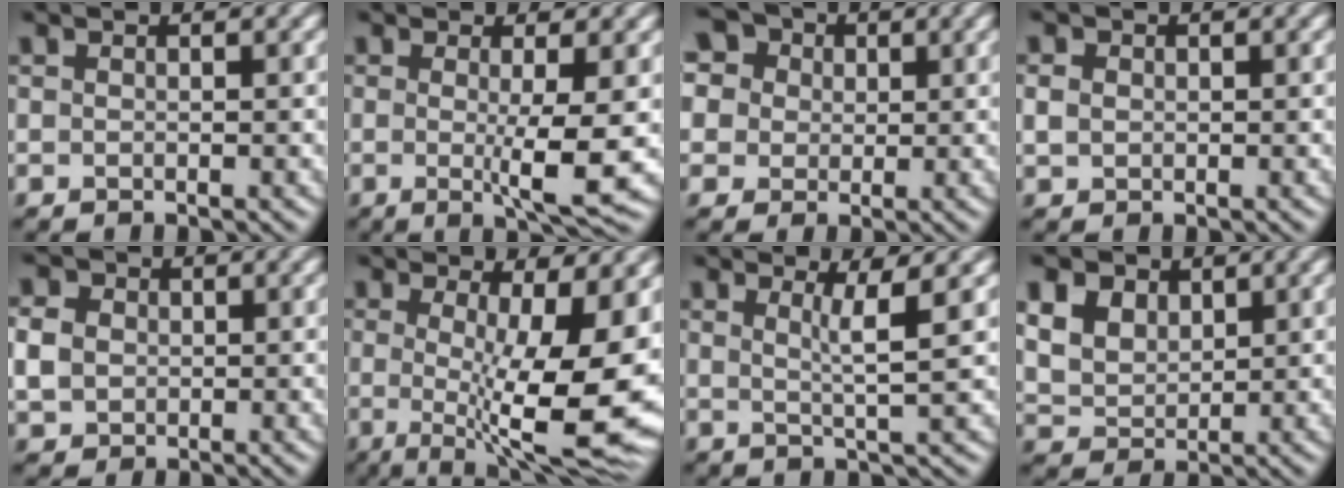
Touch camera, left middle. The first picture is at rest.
{"total": 4.5, "force": [-0.3, 0.5, 4.5], "torque": [-0.076, -0.009, -0.002]}
{"total": 10.5, "force": [5.4, 7.8, 4.6], "torque": [-0.099, 0.043, 0.058]}
{"total": 1.0, "force": [0.3, 0.9, 0.2], "torque": [-0.007, 0.005, 0.005]}
{"total": 2.8, "force": [0.4, 2.6, 1.1], "torque": [-0.037, 0.012, 0.009]}
{"total": 13.1, "force": [-0.8, 3.5, 12.6], "torque": [-0.160, -0.009, -0.008]}
{"total": 3.1, "force": [1.1, 0.4, 2.8], "torque": [-0.046, 0.000, 0.019]}
{"total": 9.1, "force": [4.9, 6.5, 4.1], "torque": [-0.123, 0.030, 0.080]}